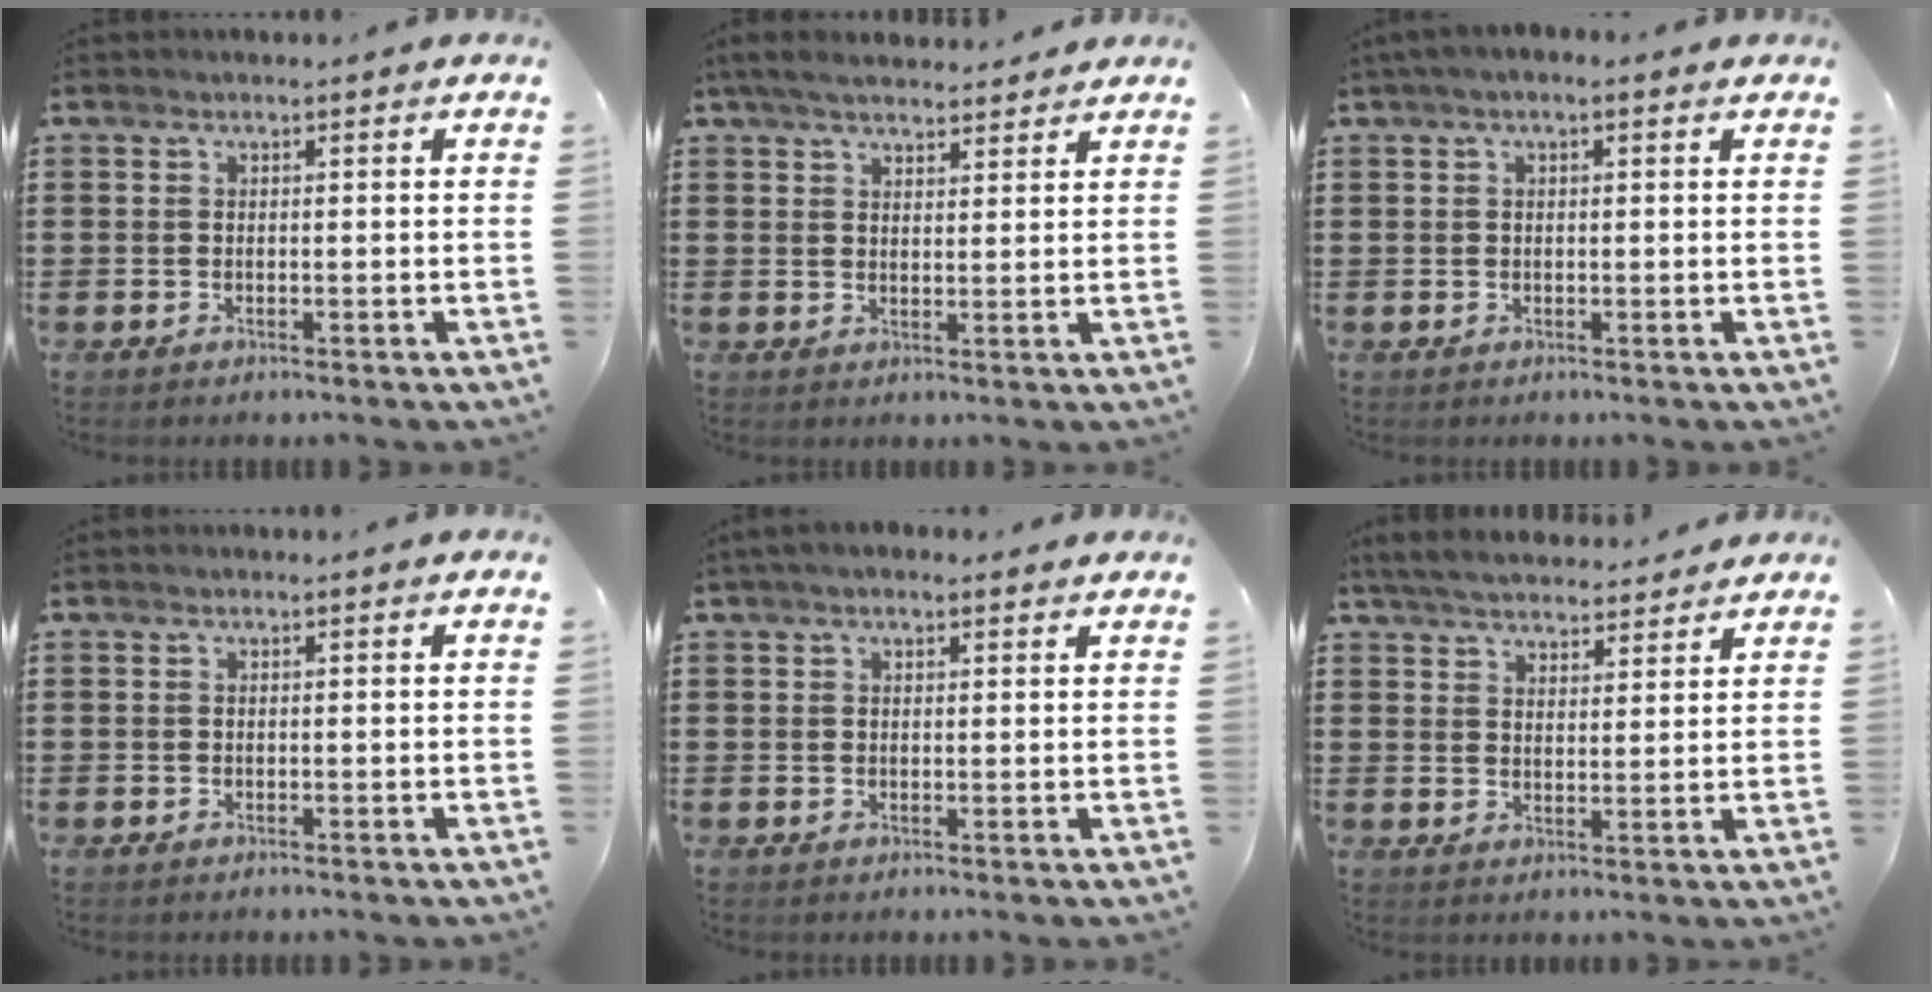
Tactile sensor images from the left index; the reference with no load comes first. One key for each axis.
{"total": 4.4, "fx": 4.0, "fy": 1.0, "fz": 1.5, "tx": -0.041, "ty": -0.004, "tz": 0.076}
{"total": 1.3, "fx": 0.2, "fy": 0.7, "fz": 1.2, "tx": -0.022, "ty": 0.005, "tz": 0.001}
{"total": 0.0}
{"total": 2.1, "fx": 1.4, "fy": 0.9, "fz": 1.2, "tx": -0.026, "ty": 0.008, "tz": 0.024}
{"total": 5.0, "fx": 4.8, "fy": 0.7, "fz": 1.2, "tx": -0.040, "ty": -0.016, "tz": 0.087}